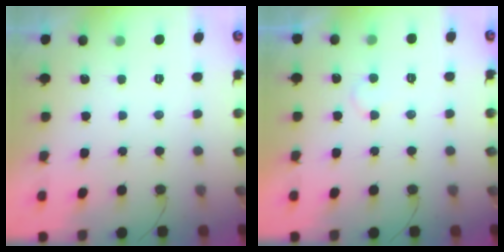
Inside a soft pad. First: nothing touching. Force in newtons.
{"total": 3.2, "press": 3.2, "slide": 0.3}